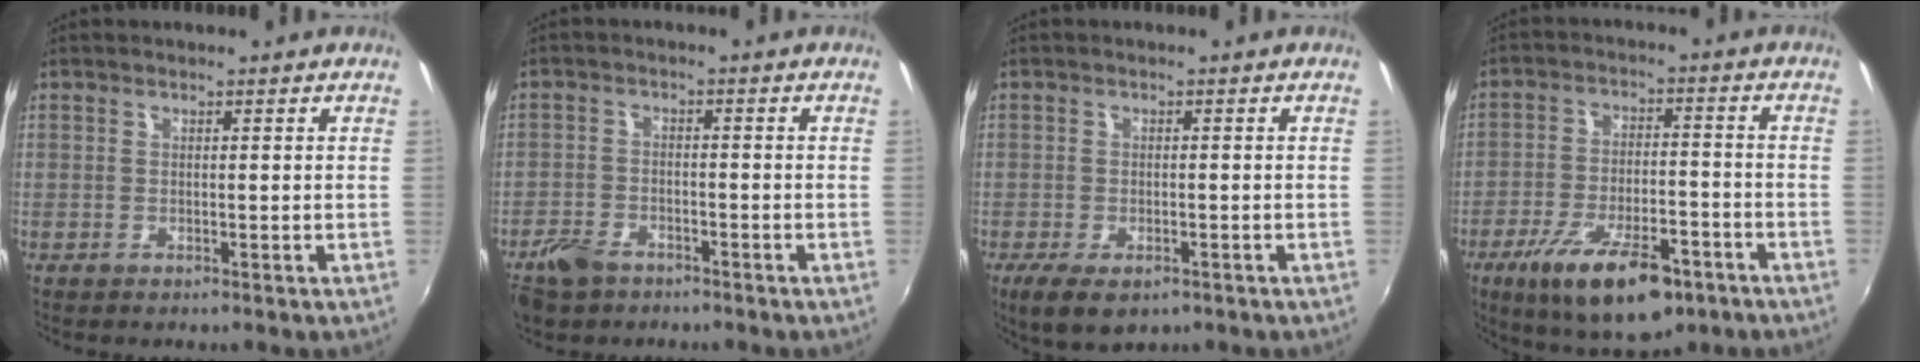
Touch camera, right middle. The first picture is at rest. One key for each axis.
{"total": 6.0, "fx": -4.3, "fy": 3.4, "fz": 2.5, "tx": -0.075, "ty": 0.002, "tz": -0.075}
{"total": 6.1, "fx": -3.6, "fy": 2.8, "fz": 4.1, "tx": -0.092, "ty": -0.026, "tz": -0.057}
{"total": 16.2, "fx": -9.8, "fy": 5.8, "fz": 11.4, "tx": -0.214, "ty": -0.027, "tz": -0.151}